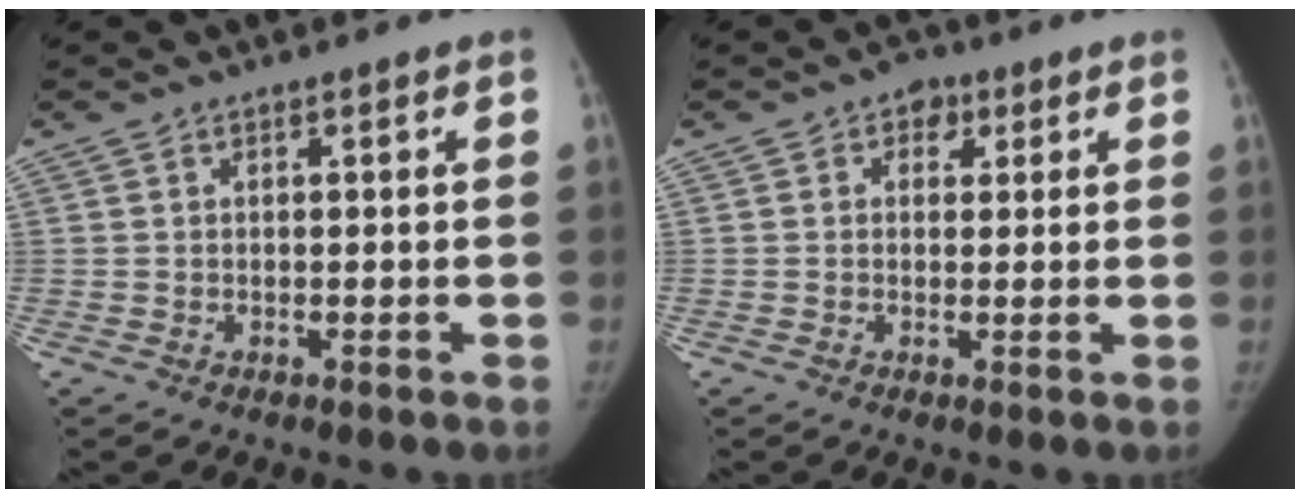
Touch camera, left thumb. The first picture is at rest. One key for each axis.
{"total": 3.6, "fx": 1.5, "fy": 2.8, "fz": 1.6, "tx": 0.005, "ty": -0.001, "tz": 0.016}